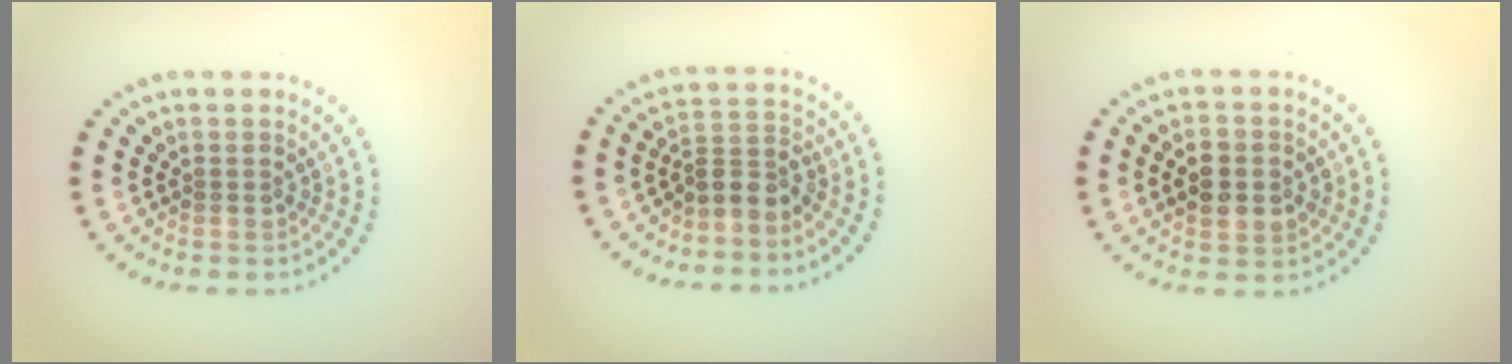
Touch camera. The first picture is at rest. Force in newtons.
{"total": 2.6, "press": 1.9, "slide": 1.8}
{"total": 3.9, "press": 3.8, "slide": 0.3}